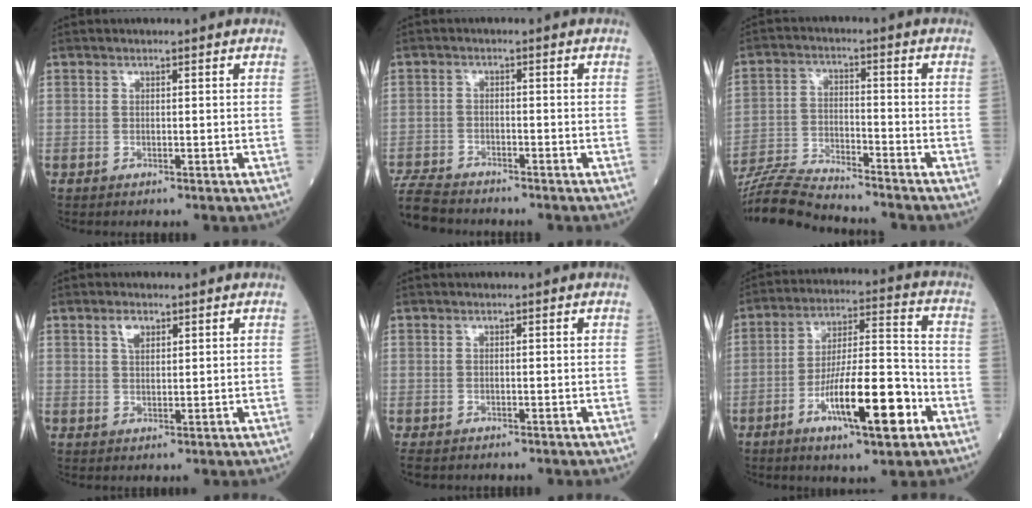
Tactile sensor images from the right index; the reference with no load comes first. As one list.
[{"total": 6.8, "force": [-6.5, 1.4, 1.5], "torque": [-0.027, -0.020, -0.120]}, {"total": 11.7, "force": [-11.3, -0.1, 3.3], "torque": [-0.060, -0.010, -0.202]}, {"total": 2.3, "force": [1.3, 1.1, 1.5], "torque": [-0.029, 0.002, 0.026]}, {"total": 1.8, "force": [-1.4, 0.9, 0.5], "torque": [-0.012, -0.002, -0.022]}, {"total": 14.7, "force": [-6.3, 2.6, 13.0], "torque": [-0.224, 0.000, -0.103]}]